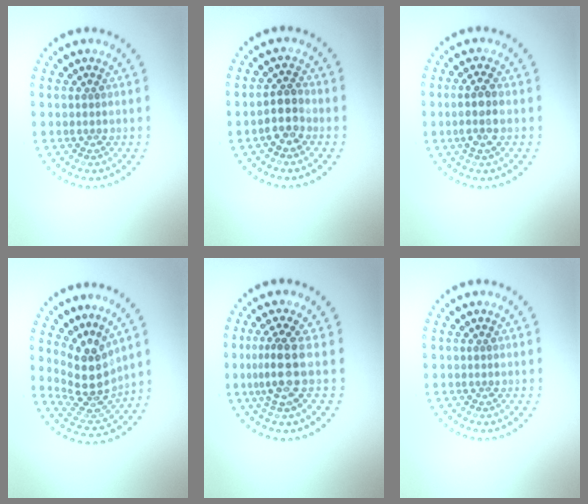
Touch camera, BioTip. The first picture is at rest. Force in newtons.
{"total": 2.6, "press": 2.3, "slide": 1.2}
{"total": 2.2, "press": 2.1, "slide": 0.7}
{"total": 4.5, "press": 3.3, "slide": 2.9}
{"total": 3.4, "press": 2.8, "slide": 2.0}
{"total": 0.0}